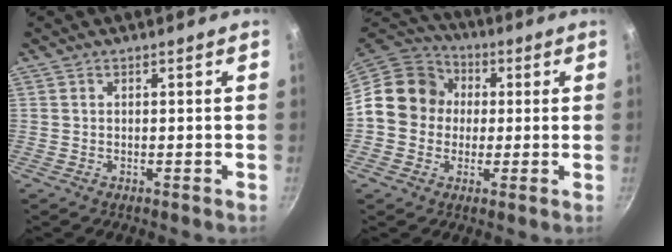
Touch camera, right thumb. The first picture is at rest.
{"total": 12.8, "force": [1.0, 11.5, 5.6], "torque": [-0.061, 0.023, -0.006]}